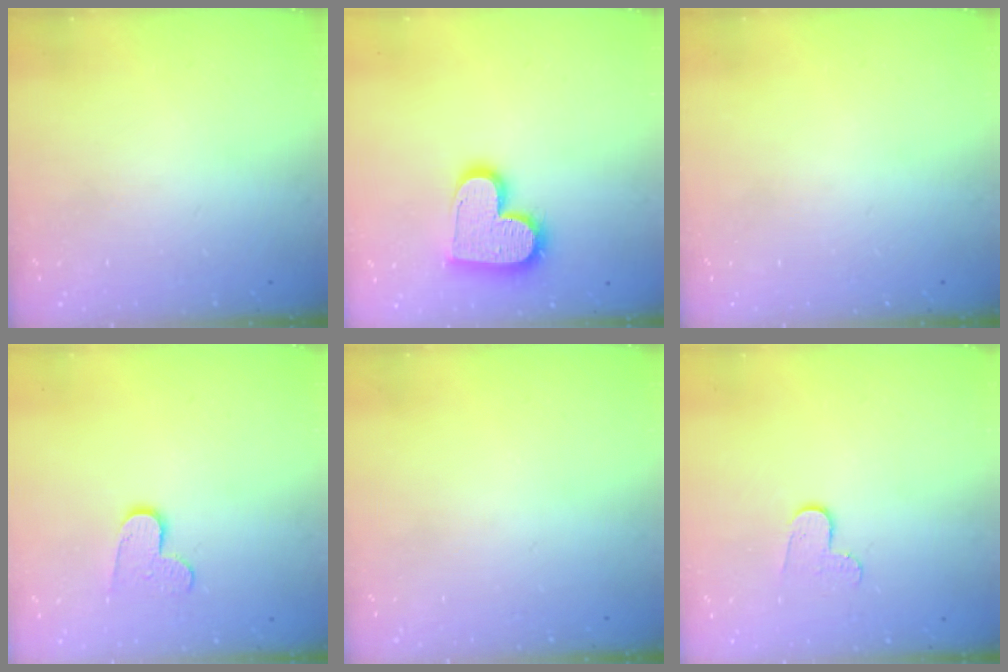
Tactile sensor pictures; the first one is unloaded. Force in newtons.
{"total": 16.0, "press": 16.0, "slide": 1.0}
{"total": 0.0}
{"total": 8.0, "press": 8.0, "slide": 0.6}
{"total": 0.0}
{"total": 6.2, "press": 6.1, "slide": 0.5}